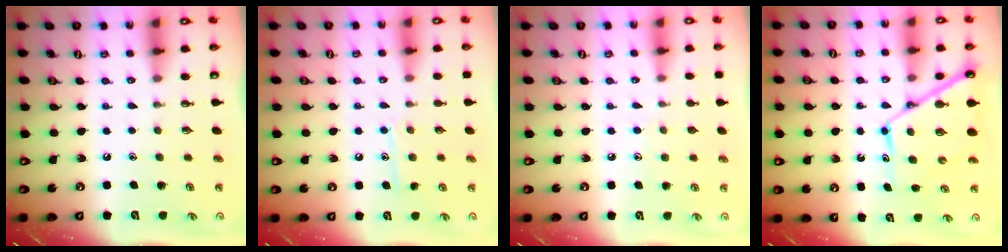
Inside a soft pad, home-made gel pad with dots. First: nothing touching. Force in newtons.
{"total": 8.0, "press": 8.0, "slide": 0.6}
{"total": 5.4, "press": 5.3, "slide": 0.7}
{"total": 11.5, "press": 11.5, "slide": 1.1}